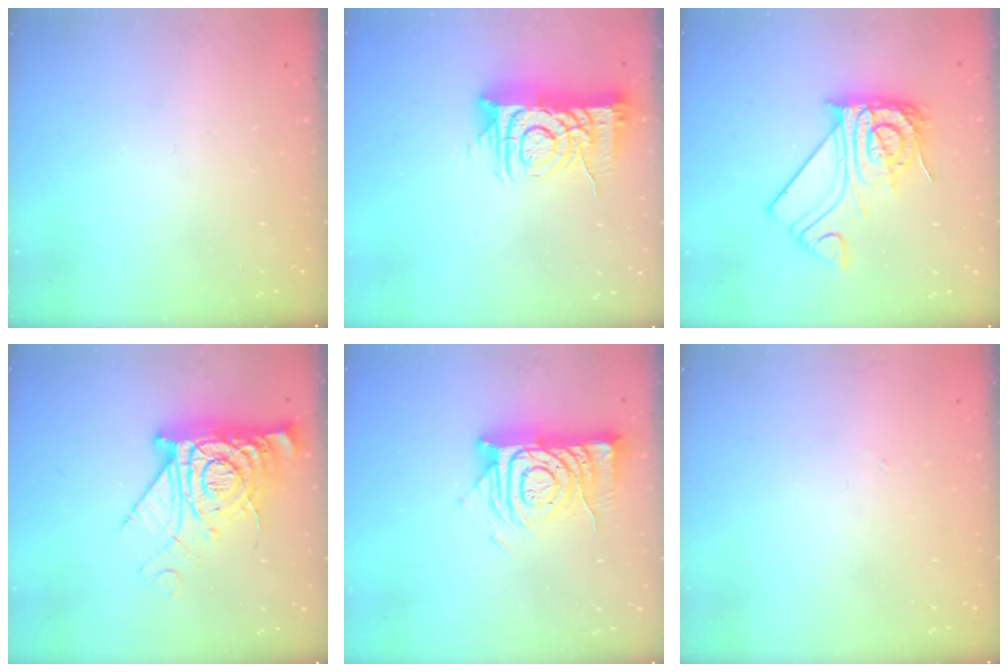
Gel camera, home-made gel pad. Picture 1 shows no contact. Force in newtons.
{"total": 11.9, "press": 11.9, "slide": 1.1}
{"total": 15.3, "press": 15.2, "slide": 1.6}
{"total": 15.2, "press": 15.1, "slide": 1.8}
{"total": 12.4, "press": 12.4, "slide": 0.9}
{"total": 1.3, "press": 1.3, "slide": 0.2}